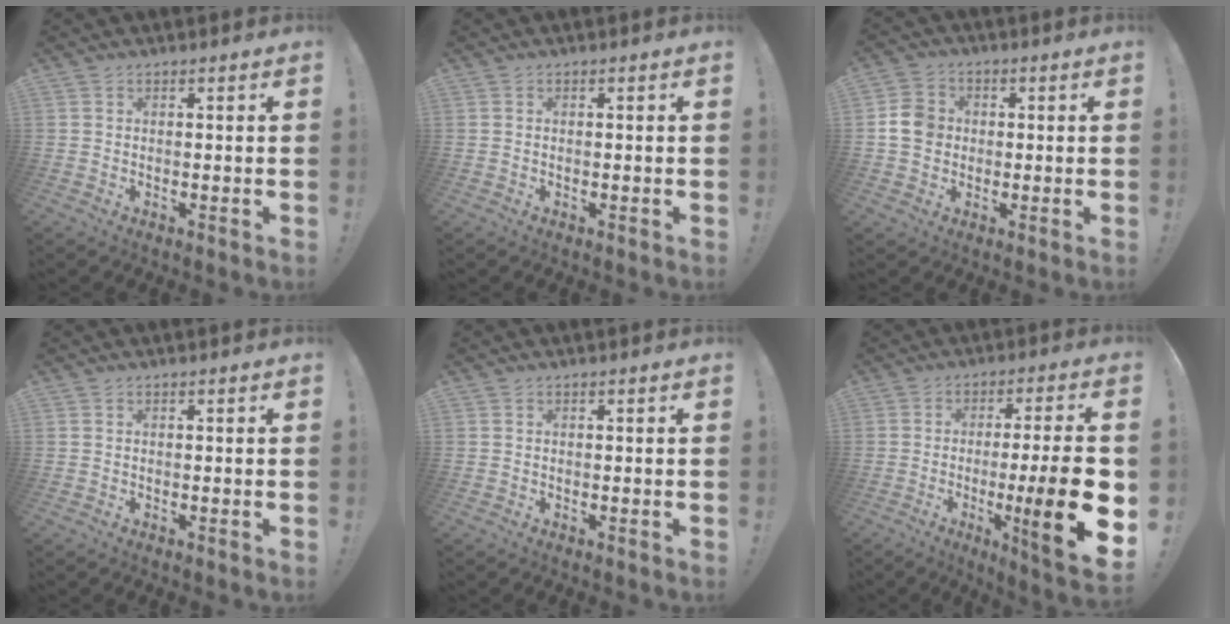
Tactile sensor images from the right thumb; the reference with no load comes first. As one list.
[{"total": 0.0}, {"total": 7.9, "force": [0.3, 7.1, 3.5], "torque": [-0.055, 0.012, 0.011]}, {"total": 0.0}, {"total": 0.0}, {"total": 20.0, "force": [-4.0, 2.3, 19.5], "torque": [-0.298, -0.002, -0.055]}]